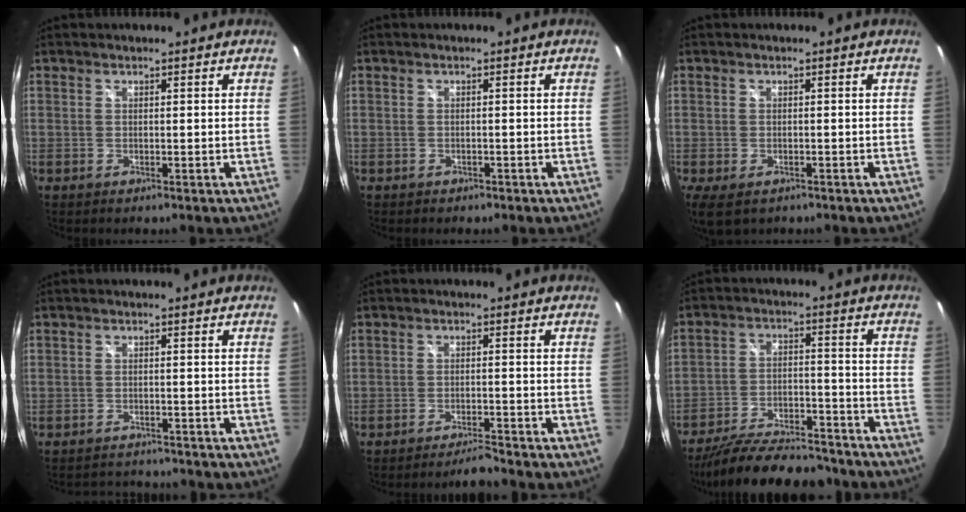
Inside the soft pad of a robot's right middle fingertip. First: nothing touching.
{"total": 1.2, "force": [-0.9, 0.8, 0.3], "torque": [-0.008, -0.001, -0.011]}
{"total": 6.2, "force": [-3.5, 3.5, 3.9], "torque": [-0.083, -0.029, -0.054]}
{"total": 5.1, "force": [-4.8, 1.4, 0.6], "torque": [-0.021, 0.008, -0.070]}
{"total": 3.6, "force": [-3.5, -0.2, 0.9], "torque": [-0.031, -0.004, -0.060]}
{"total": 20.3, "force": [-17.4, 5.6, 8.8], "torque": [-0.167, -0.013, -0.251]}